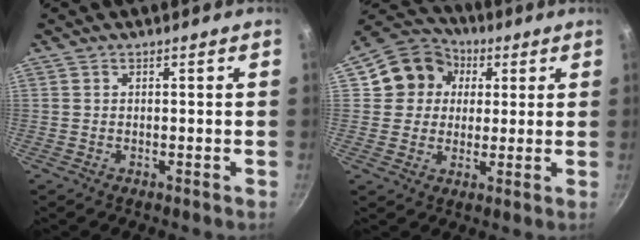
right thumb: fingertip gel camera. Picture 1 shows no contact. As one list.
[{"total": 11.0, "force": [2.8, 10.0, 3.8], "torque": [-0.032, 0.017, 0.032]}]